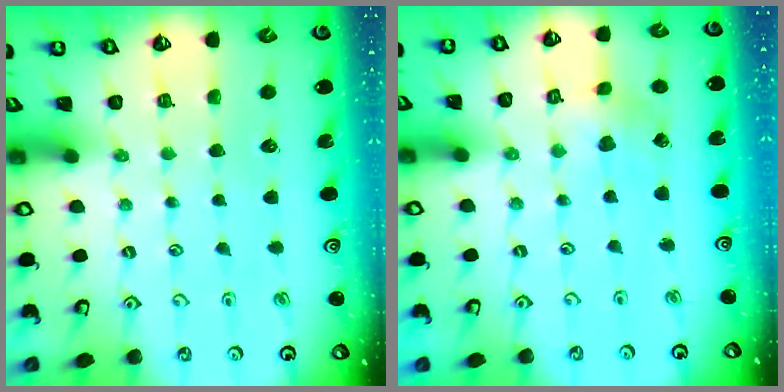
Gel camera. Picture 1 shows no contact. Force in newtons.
{"total": 2.7, "press": 2.7, "slide": 0.3}